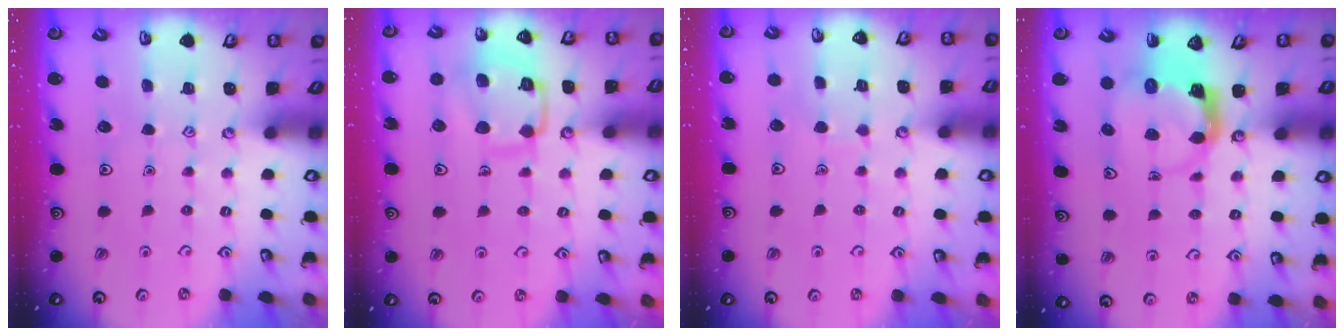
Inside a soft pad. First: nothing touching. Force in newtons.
{"total": 12.2, "press": 12.2, "slide": 0.9}
{"total": 2.3, "press": 2.3, "slide": 0.1}
{"total": 3.9, "press": 3.8, "slide": 0.6}